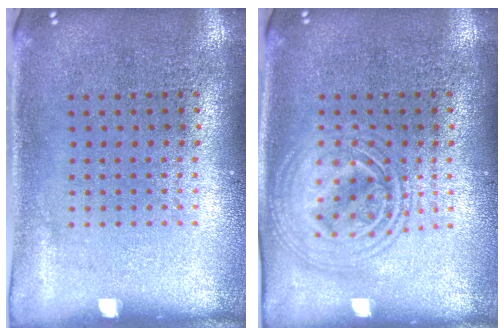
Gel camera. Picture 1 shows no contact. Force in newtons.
{"total": 2.6, "press": 2.6, "slide": 0.3}